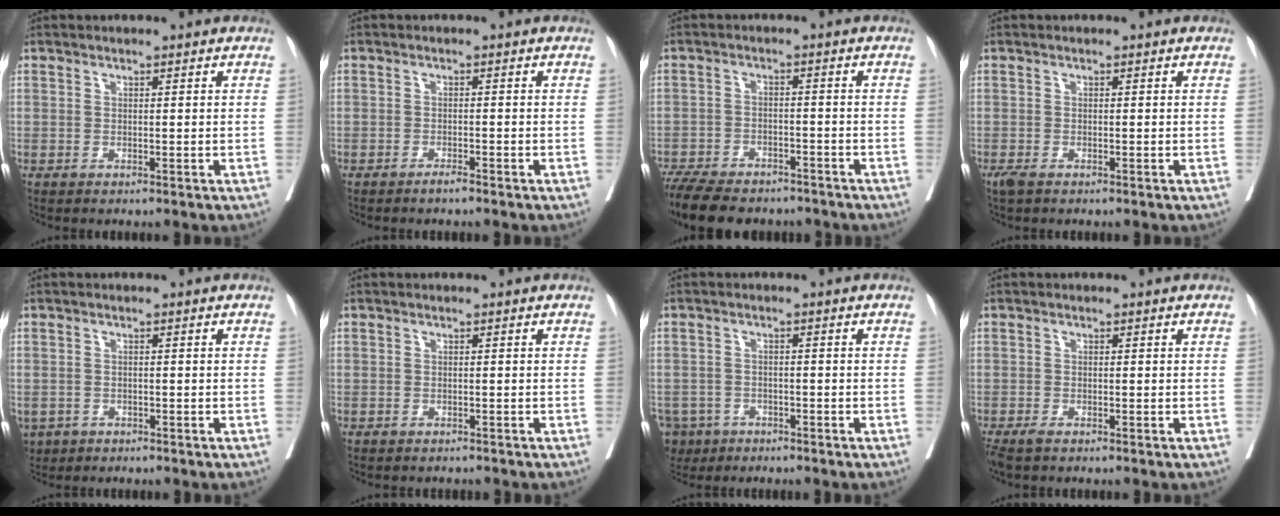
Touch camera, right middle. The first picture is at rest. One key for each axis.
{"total": 1.3, "fx": -1.1, "fy": 0.0, "fz": 0.6, "tx": -0.012, "ty": 0.000, "tz": -0.019}
{"total": 14.6, "fx": -12.3, "fy": 5.1, "fz": 6.1, "tx": -0.137, "ty": -0.009, "tz": -0.179}
{"total": 1.6, "fx": -1.1, "fy": 0.5, "fz": 1.0, "tx": -0.023, "ty": -0.006, "tz": -0.019}
{"total": 4.2, "fx": -2.5, "fy": 3.1, "fz": 1.2, "tx": -0.023, "ty": -0.001, "tz": -0.038}
{"total": 2.1, "fx": -1.9, "fy": 0.8, "fz": 0.2, "tx": -0.005, "ty": -0.001, "tz": -0.028}
{"total": 6.2, "fx": -4.2, "fy": 4.5, "fz": 1.0, "tx": -0.025, "ty": 0.001, "tz": -0.068}
{"total": 2.0, "fx": -1.5, "fy": 0.4, "fz": 1.1, "tx": -0.021, "ty": -0.008, "tz": -0.027}